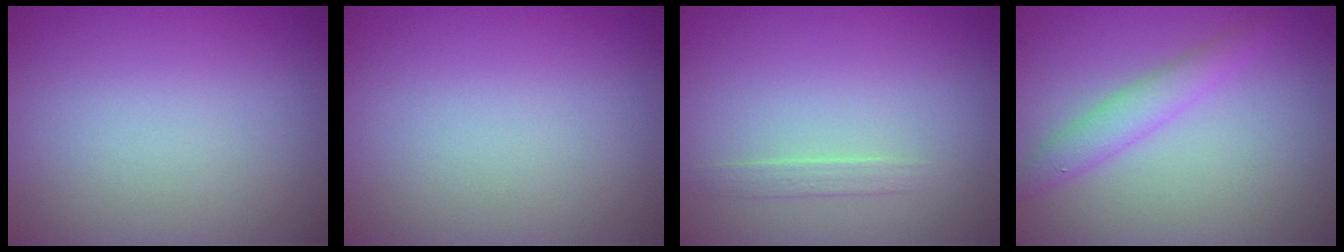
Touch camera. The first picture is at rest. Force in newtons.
{"total": 0.0}
{"total": 0.9, "press": 0.9, "slide": 0.1}
{"total": 2.3, "press": 2.3, "slide": 0.1}